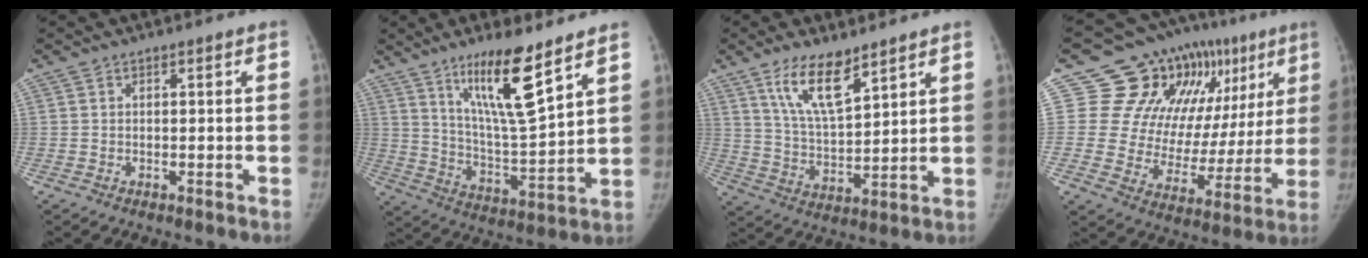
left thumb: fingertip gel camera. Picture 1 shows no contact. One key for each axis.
{"total": 15.1, "fx": 9.5, "fy": 2.2, "fz": 11.5, "tx": -0.192, "ty": -0.068, "tz": 0.180}
{"total": 11.4, "fx": 7.6, "fy": 3.6, "fz": 7.7, "tx": -0.129, "ty": -0.047, "tz": 0.156}
{"total": 22.0, "fx": 10.4, "fy": 14.3, "fz": 13.2, "tx": -0.109, "ty": -0.007, "tz": 0.154}